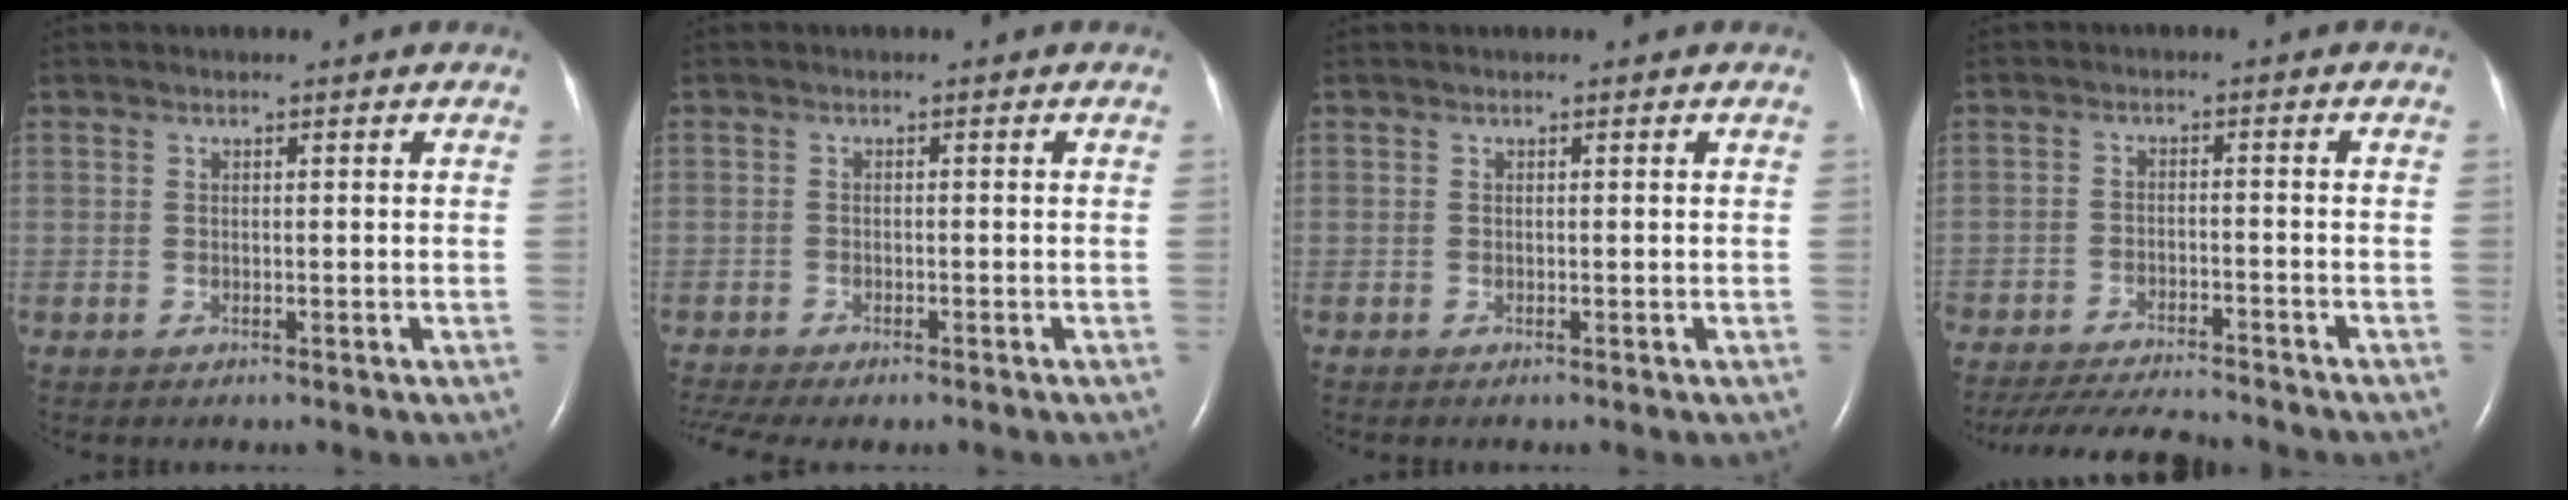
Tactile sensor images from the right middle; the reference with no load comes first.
{"total": 6.3, "force": [-5.1, 1.6, 3.3], "torque": [-0.058, -0.004, -0.079]}
{"total": 0.0}
{"total": 13.1, "force": [-12.1, 1.7, 4.9], "torque": [-0.084, -0.020, -0.178]}